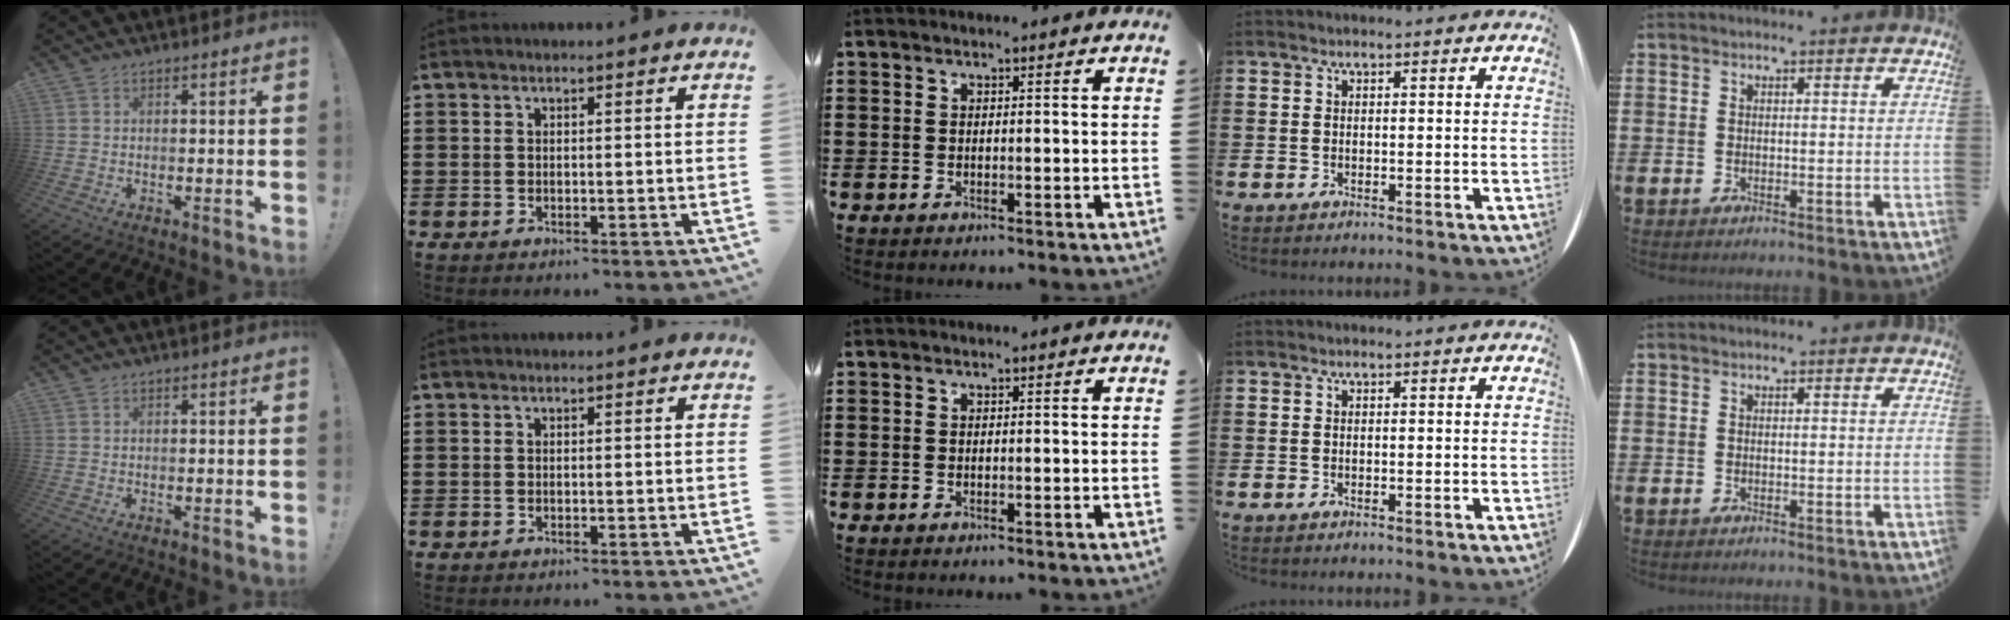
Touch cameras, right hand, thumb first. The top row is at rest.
{}